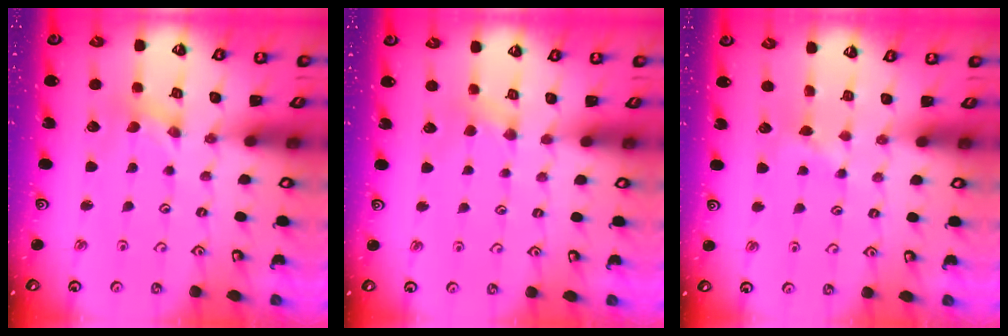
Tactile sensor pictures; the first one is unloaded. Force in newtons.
{"total": 2.1, "press": 2.0, "slide": 0.4}
{"total": 2.9, "press": 2.9, "slide": 0.4}